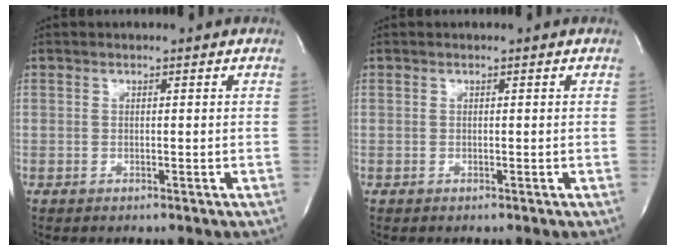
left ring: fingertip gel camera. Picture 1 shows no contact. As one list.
[{"total": 0.0}]